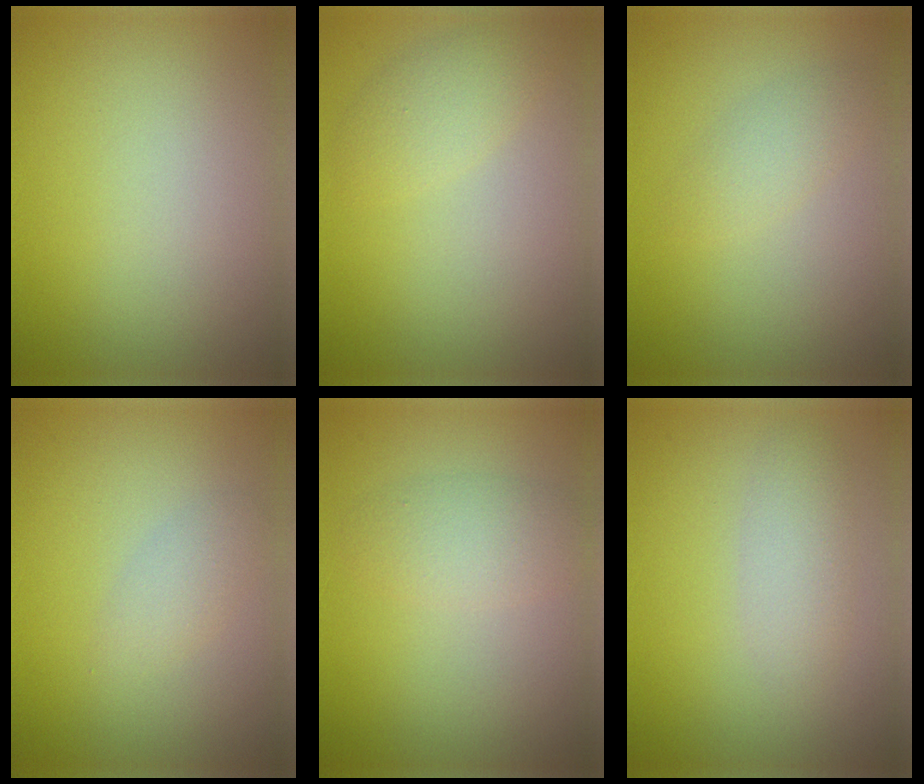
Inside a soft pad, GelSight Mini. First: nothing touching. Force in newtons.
{"total": 2.1, "press": 2.1, "slide": 0.0}
{"total": 1.7, "press": 1.7, "slide": 0.0}
{"total": 1.6, "press": 1.6, "slide": 0.0}
{"total": 2.5, "press": 2.5, "slide": 0.2}
{"total": 2.1, "press": 2.1, "slide": 0.1}